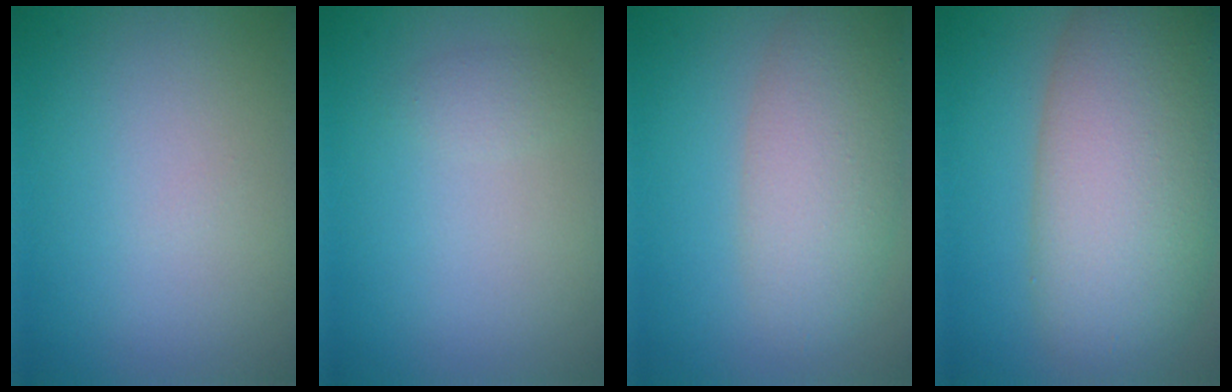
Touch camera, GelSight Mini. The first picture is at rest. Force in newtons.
{"total": 0.9, "press": 0.9, "slide": 0.0}
{"total": 5.6, "press": 5.6, "slide": 0.3}
{"total": 11.7, "press": 11.7, "slide": 0.3}